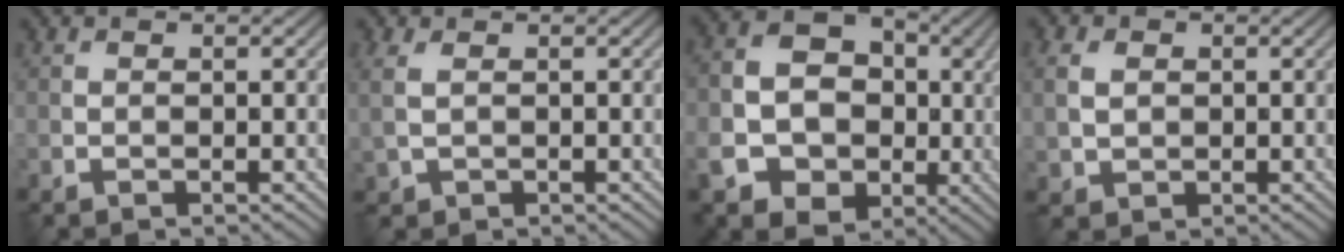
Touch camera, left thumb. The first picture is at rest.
{"total": 2.5, "force": [0.5, 1.6, 1.9], "torque": [-0.061, 0.001, 0.013]}
{"total": 12.1, "force": [-2.6, 10.0, 6.2], "torque": [-0.147, -0.031, -0.061]}
{"total": 3.7, "force": [0.5, 2.9, 2.3], "torque": [-0.063, 0.003, 0.010]}